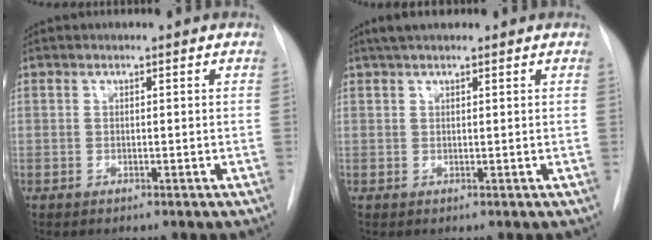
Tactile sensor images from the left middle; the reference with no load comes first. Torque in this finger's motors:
{"motor_torque": [0.25, -0.25, 0.02, 0.01]}